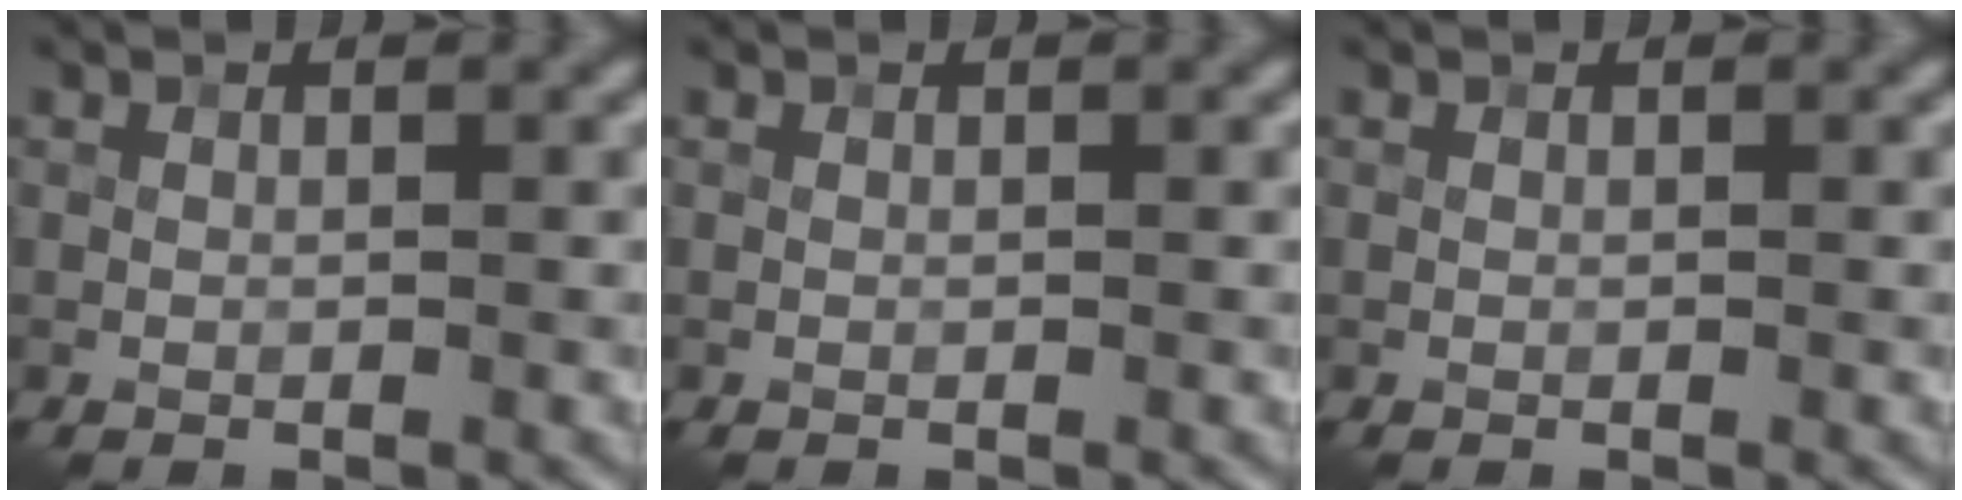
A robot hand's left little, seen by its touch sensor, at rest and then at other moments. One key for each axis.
{"total": 0.0}
{"total": 0.0}